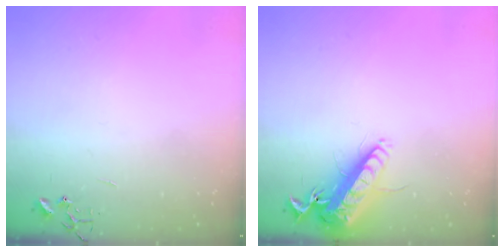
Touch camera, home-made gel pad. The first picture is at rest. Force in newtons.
{"total": 15.8, "press": 15.5, "slide": 3.1}